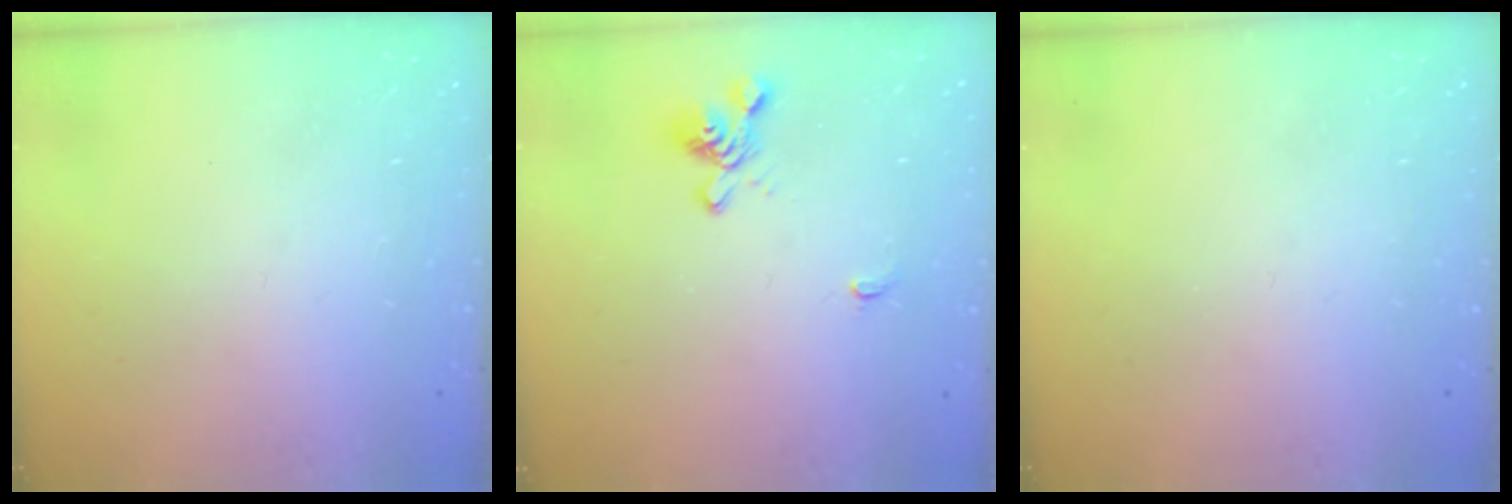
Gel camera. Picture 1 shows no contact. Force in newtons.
{"total": 1.2, "press": 0.2, "slide": 1.2}
{"total": 0.0}